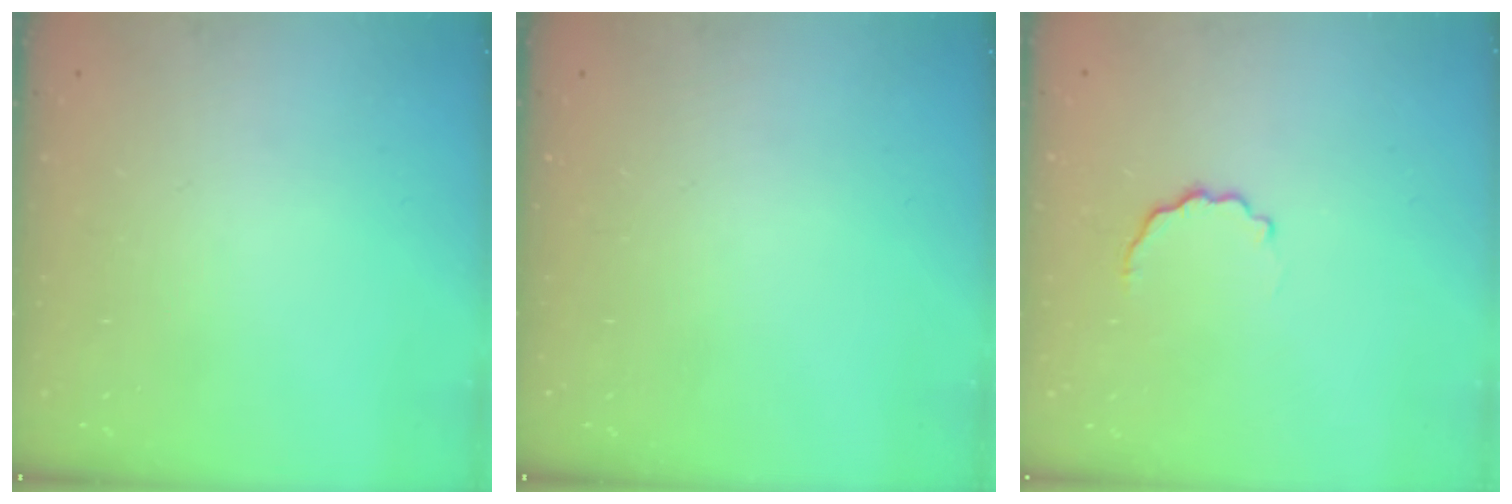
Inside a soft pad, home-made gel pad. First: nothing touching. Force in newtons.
{"total": 0.0}
{"total": 5.0, "press": 4.8, "slide": 1.3}